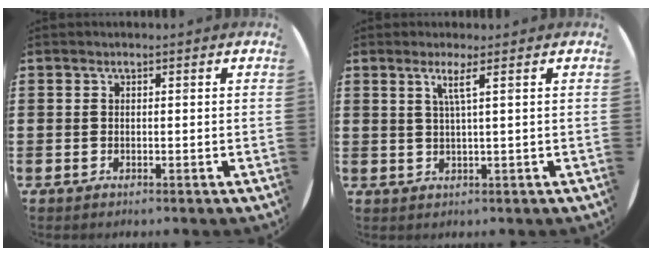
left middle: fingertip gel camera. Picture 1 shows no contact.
{"total": 2.4, "force": [1.1, -0.4, 2.1], "torque": [-0.042, -0.005, 0.016]}